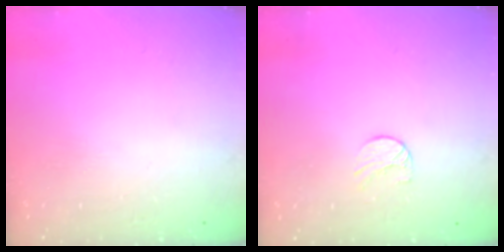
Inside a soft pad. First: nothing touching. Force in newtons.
{"total": 5.5, "press": 5.5, "slide": 0.4}